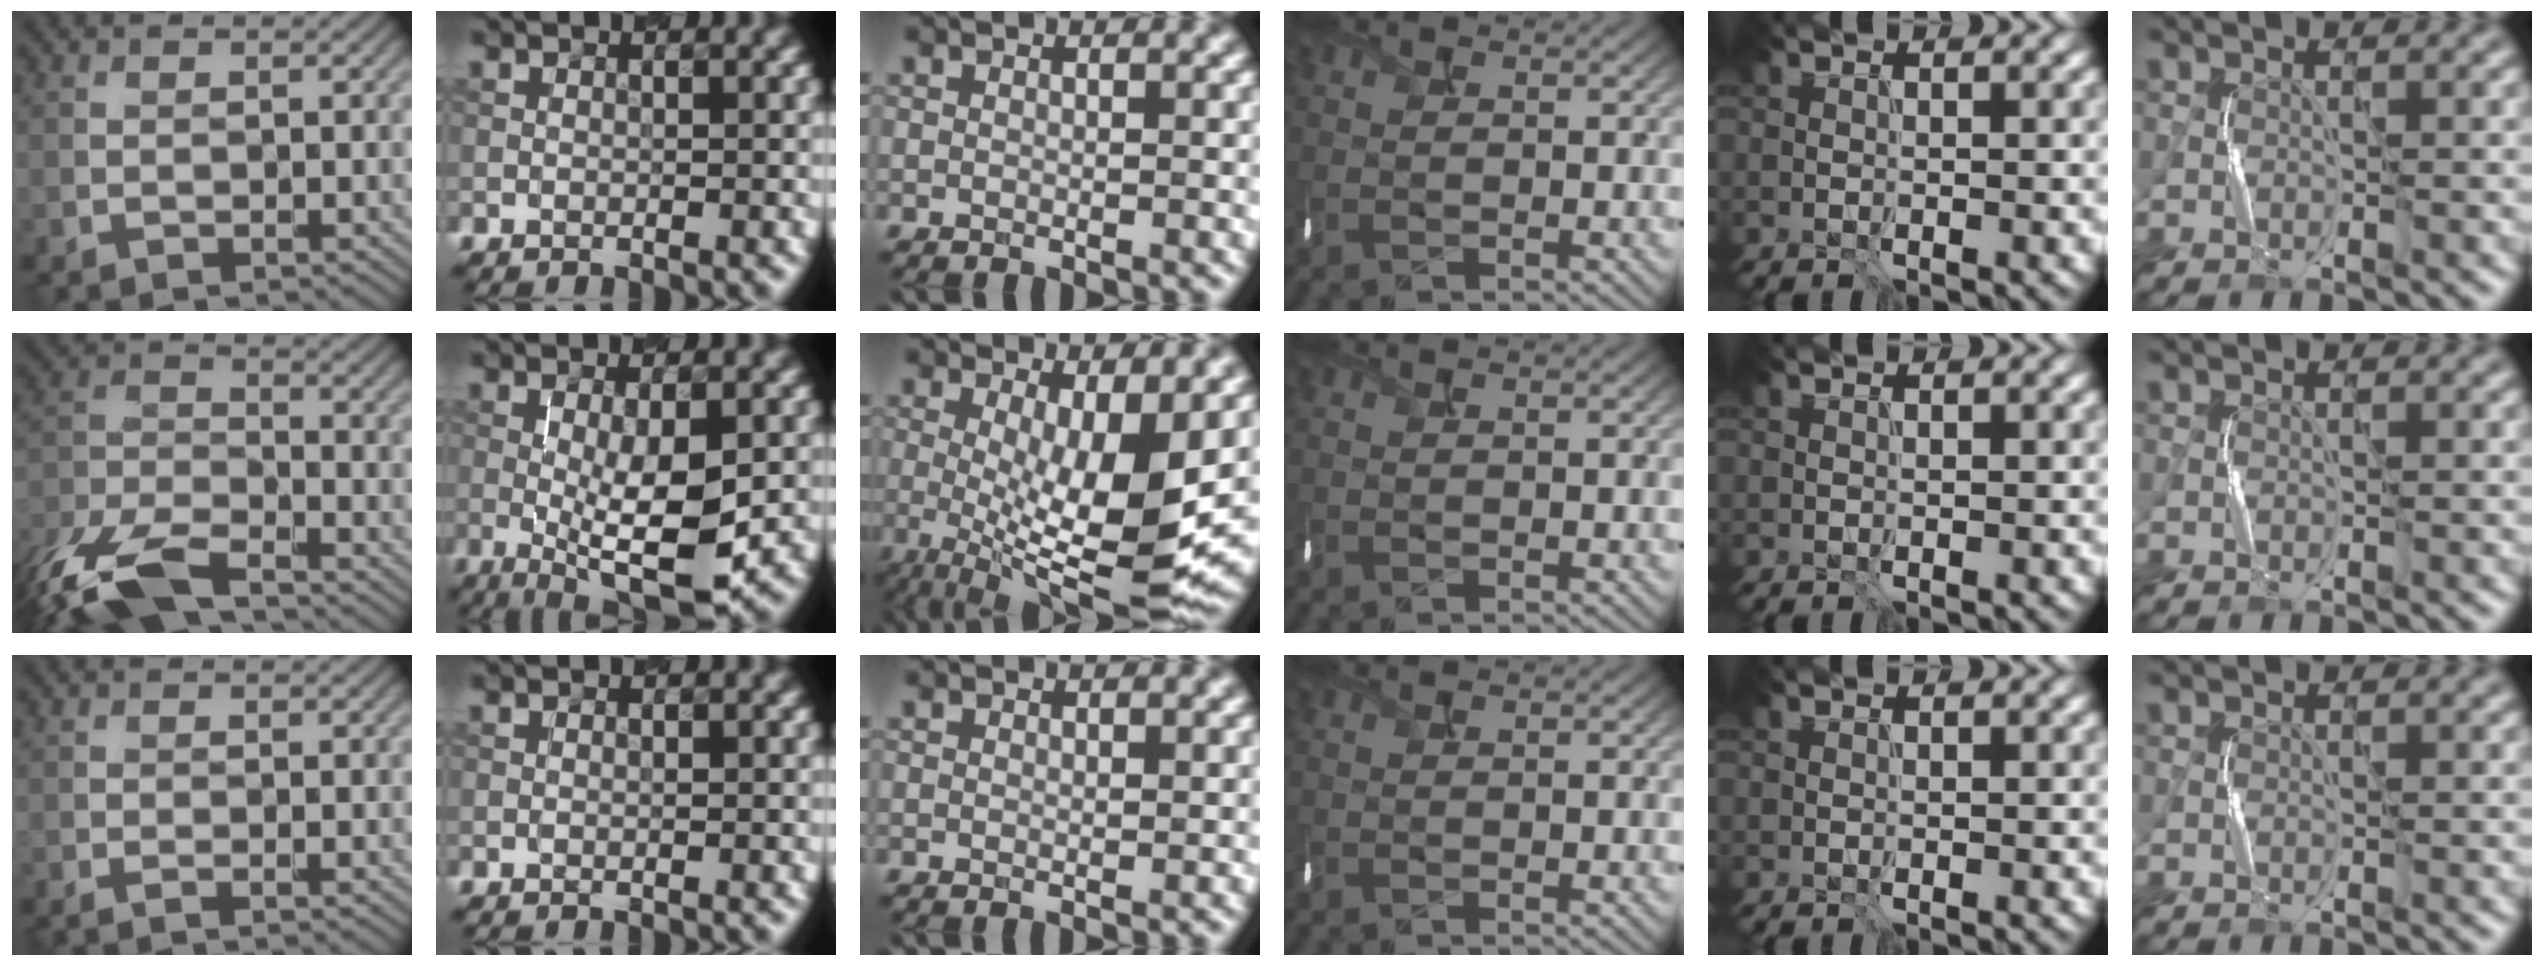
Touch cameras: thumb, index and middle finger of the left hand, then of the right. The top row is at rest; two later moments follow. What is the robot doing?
{"motion": "shake", "object": "box of matches"}